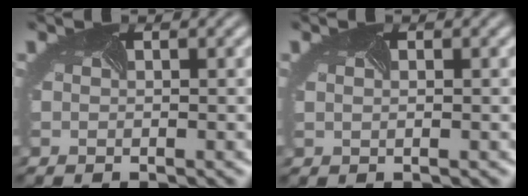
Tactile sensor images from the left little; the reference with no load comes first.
{"total": 1.6, "force": [0.5, 1.1, 1.1], "torque": [-0.008, 0.006, -0.004]}